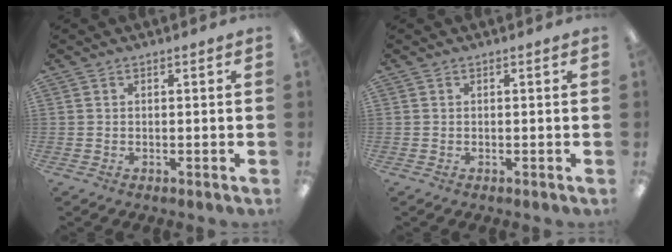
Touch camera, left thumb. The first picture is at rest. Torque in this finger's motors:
{"motor_torque": [-0.10, -0.06, 0.29, 0.24, 0.00]}